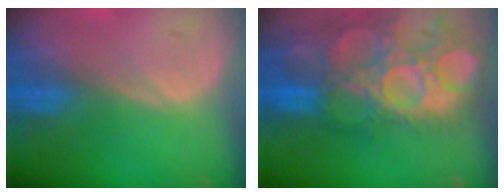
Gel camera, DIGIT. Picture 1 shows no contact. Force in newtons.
{"total": 15.0, "press": 12.5, "slide": 8.2}